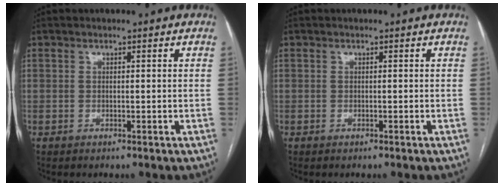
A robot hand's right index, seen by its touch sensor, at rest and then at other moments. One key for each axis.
{"total": 0.0}